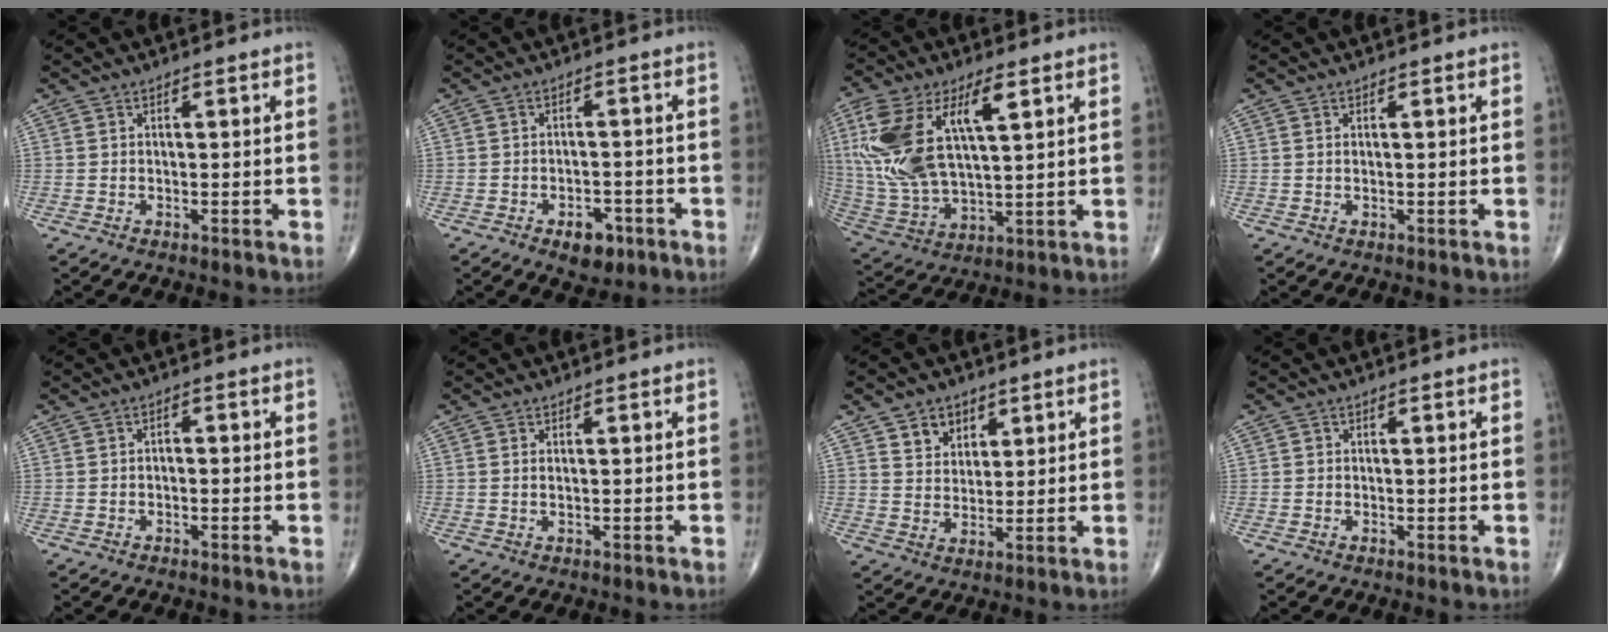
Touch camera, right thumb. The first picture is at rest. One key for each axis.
{"total": 5.2, "fx": -2.9, "fy": 3.0, "fz": 3.0, "tx": -0.022, "ty": 0.014, "tz": -0.039}
{"total": 19.9, "fx": 6.4, "fy": 8.8, "fz": 16.7, "tx": -0.348, "ty": -0.010, "tz": 0.125}
{"total": 0.0}
{"total": 1.1, "fx": -0.2, "fy": 0.7, "fz": 0.8, "tx": -0.005, "ty": 0.007, "tz": -0.007}
{"total": 0.7, "fx": 0.2, "fy": 0.2, "fz": 0.6, "tx": -0.013, "ty": 0.001, "tz": 0.006}
{"total": 5.6, "fx": 3.3, "fy": 4.1, "fz": 2.0, "tx": -0.008, "ty": -0.021, "tz": 0.060}
{"total": 0.0}